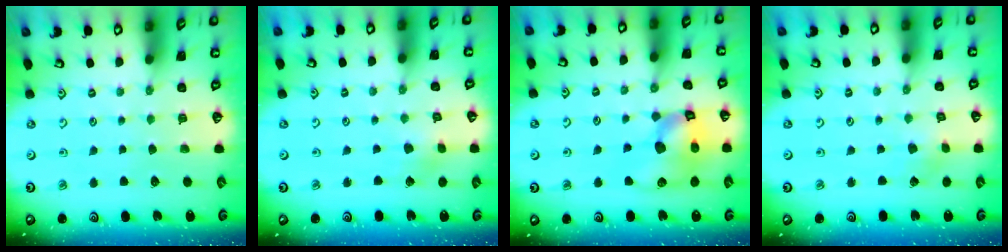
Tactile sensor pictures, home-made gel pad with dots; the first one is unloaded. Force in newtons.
{"total": 2.6, "press": 2.6, "slide": 0.4}
{"total": 15.4, "press": 15.2, "slide": 2.1}
{"total": 1.5, "press": 1.5, "slide": 0.2}